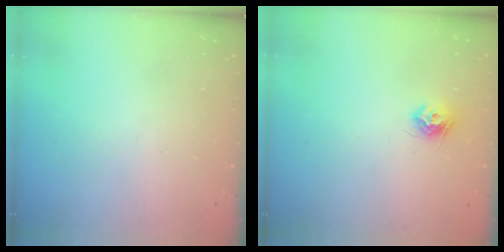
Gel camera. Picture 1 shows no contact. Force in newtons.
{"total": 8.1, "press": 8.1, "slide": 0.2}